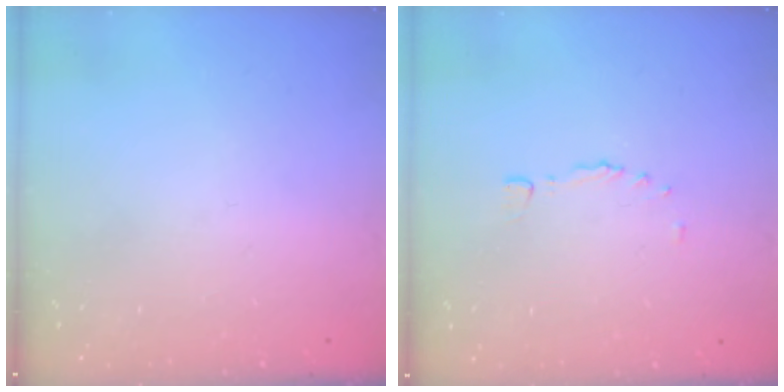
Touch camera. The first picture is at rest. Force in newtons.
{"total": 1.7, "press": 1.5, "slide": 0.7}